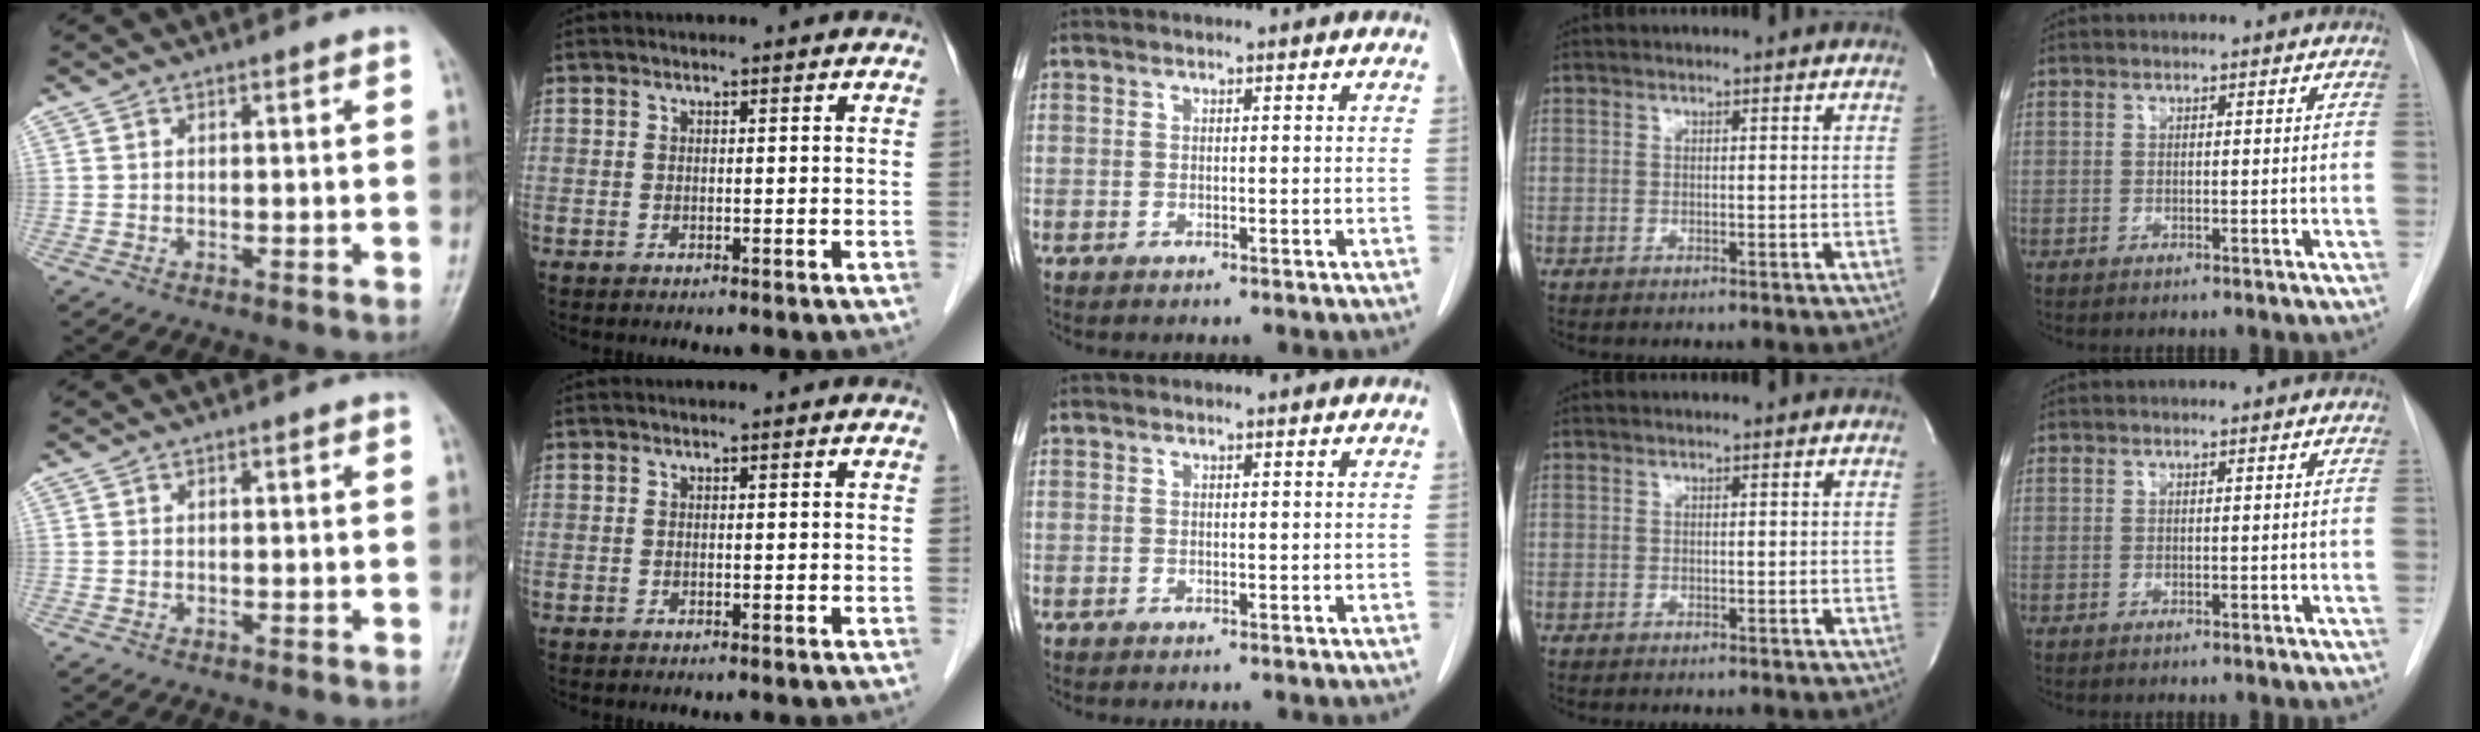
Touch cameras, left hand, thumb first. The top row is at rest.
{}